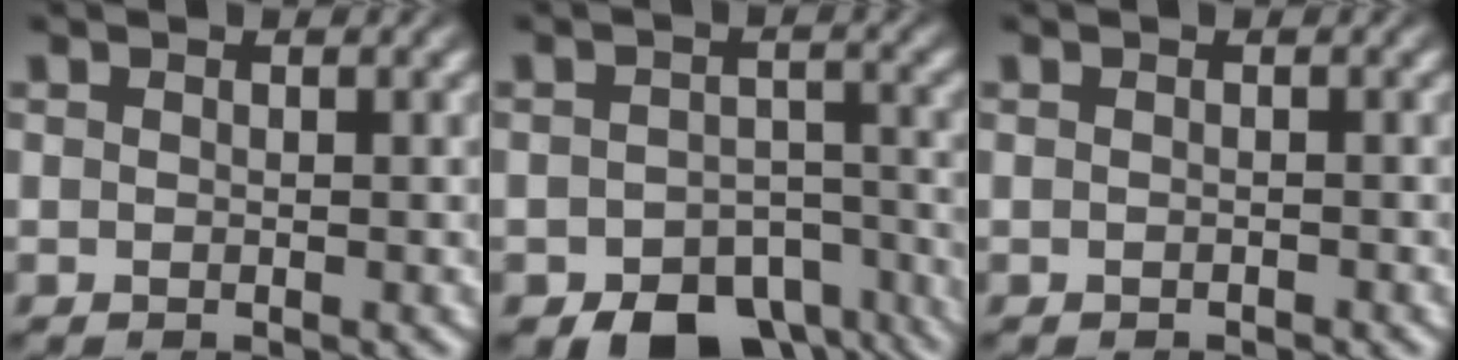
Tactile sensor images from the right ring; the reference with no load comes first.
{"total": 8.0, "force": [-6.4, 3.7, 3.1], "torque": [-0.020, -0.024, -0.094]}
{"total": 0.6, "force": [-0.6, -0.2, -0.1], "torque": [0.000, -0.005, -0.007]}